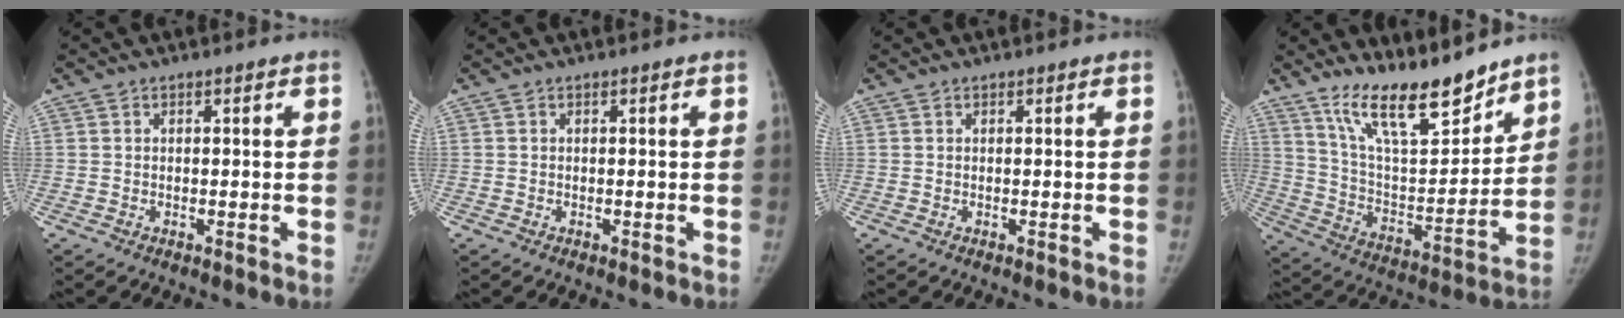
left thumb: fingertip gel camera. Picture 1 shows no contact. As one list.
[{"total": 0.0}, {"total": 0.0}, {"total": 17.0, "force": [13.7, 4.9, 8.9], "torque": [-0.103, -0.090, 0.247]}]